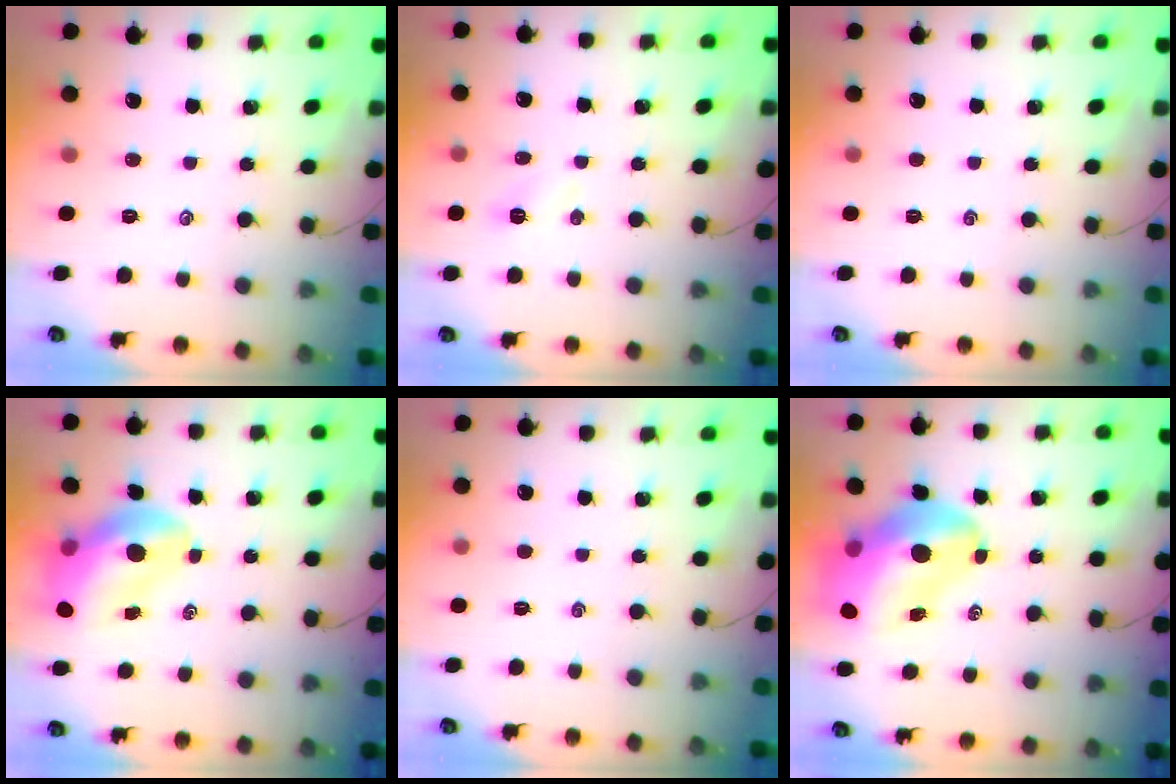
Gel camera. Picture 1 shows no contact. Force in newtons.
{"total": 2.9, "press": 2.8, "slide": 0.8}
{"total": 0.0}
{"total": 12.9, "press": 12.4, "slide": 3.6}
{"total": 0.0}
{"total": 17.8, "press": 17.2, "slide": 4.6}